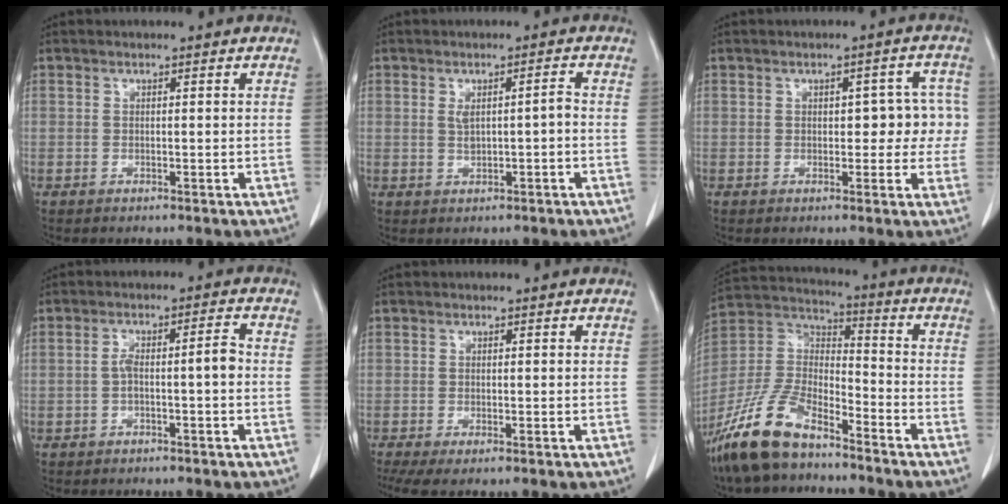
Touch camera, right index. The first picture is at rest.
{"total": 2.8, "force": [0.1, 0.6, 2.7], "torque": [-0.048, 0.009, 0.009]}
{"total": 5.8, "force": [0.4, 3.1, 4.9], "torque": [-0.042, 0.028, 0.005]}
{"total": 4.1, "force": [-0.8, 0.7, 3.9], "torque": [-0.066, 0.020, -0.008]}
{"total": 4.4, "force": [-3.0, 0.9, 3.0], "torque": [-0.059, -0.012, -0.053]}
{"total": 14.6, "force": [-11.1, 4.6, 8.3], "torque": [-0.180, 0.004, -0.214]}